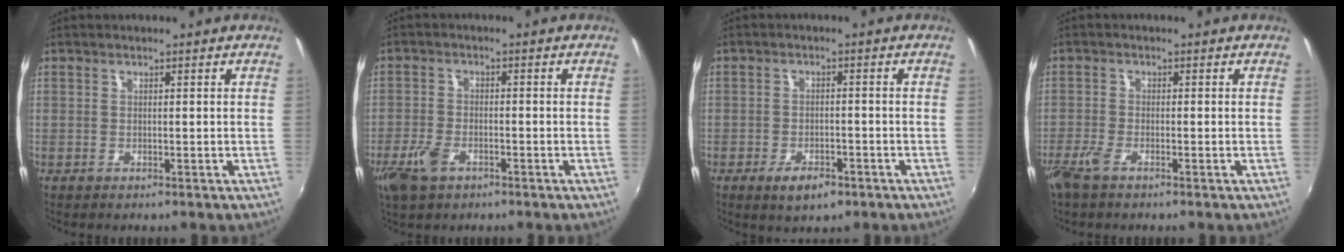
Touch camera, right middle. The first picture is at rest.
{"total": 6.2, "force": [-3.6, 3.3, 3.8], "torque": [-0.099, -0.007, -0.067]}
{"total": 5.2, "force": [-3.1, 2.4, 3.4], "torque": [-0.076, -0.009, -0.049]}
{"total": 3.2, "force": [-2.3, 0.8, 2.0], "torque": [-0.053, -0.006, -0.048]}